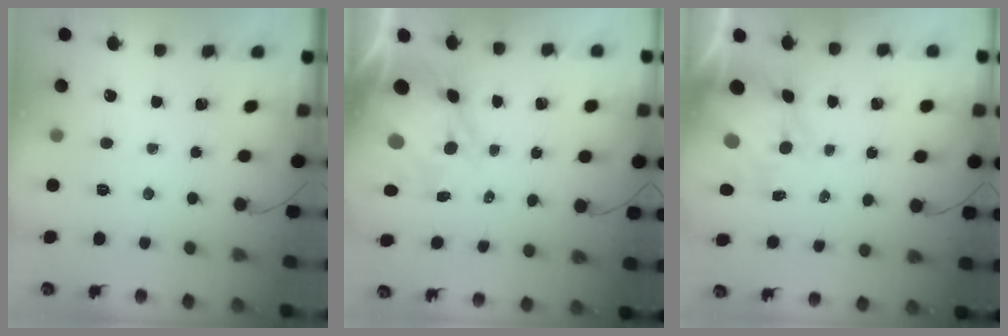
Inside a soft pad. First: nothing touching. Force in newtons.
{"total": 12.1, "press": 11.7, "slide": 3.1}
{"total": 8.0, "press": 7.6, "slide": 2.4}